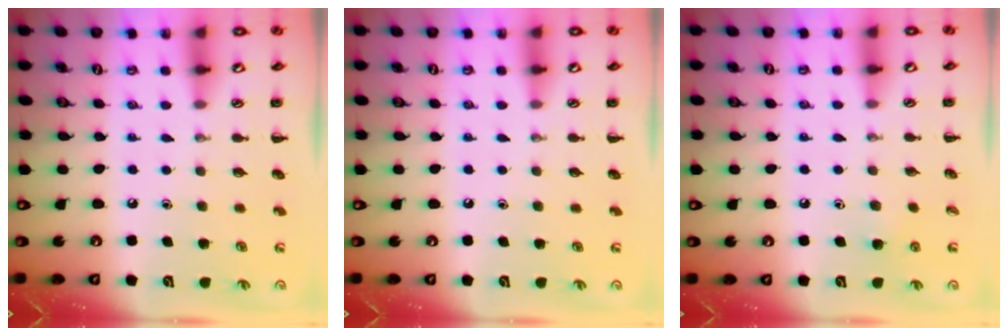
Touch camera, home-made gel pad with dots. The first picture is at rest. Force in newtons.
{"total": 0.0}
{"total": 2.4, "press": 2.3, "slide": 0.9}